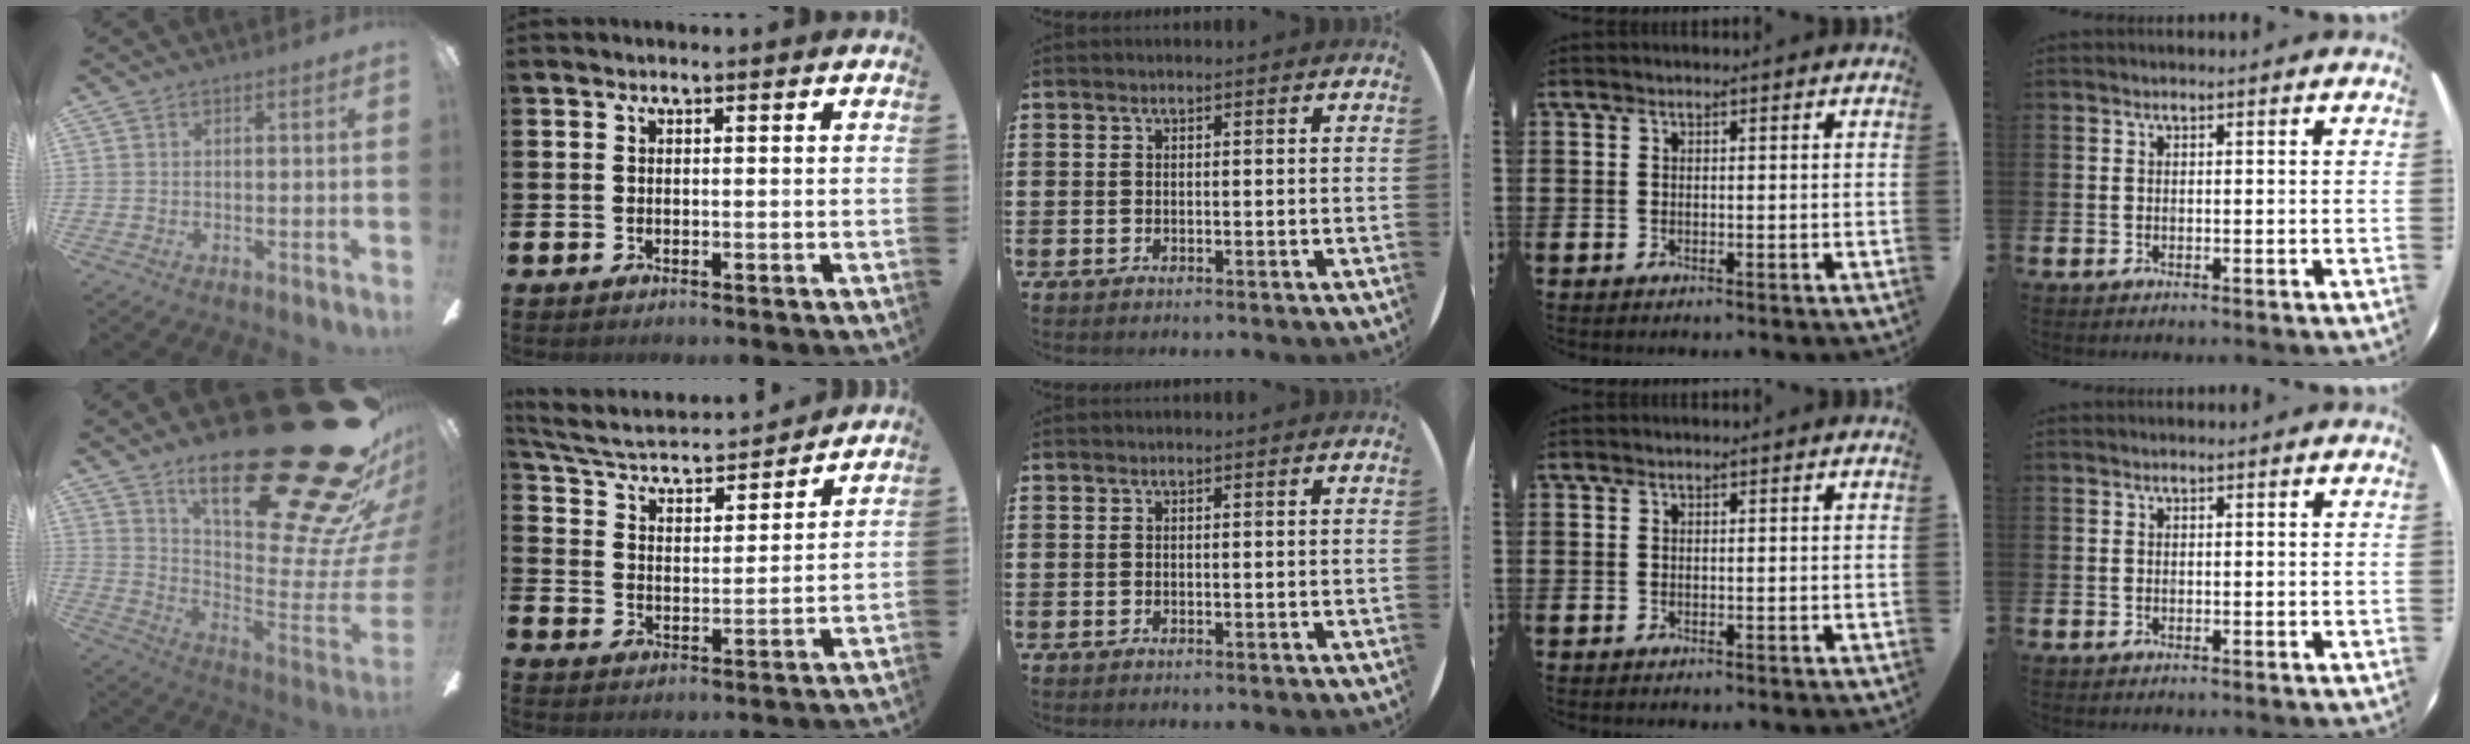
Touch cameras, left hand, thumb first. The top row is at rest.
{"thumb": {"total": 34.9, "force": [21.8, 9.8, 25.4], "torque": [-0.296, -0.183, 0.387]}, "index": {"total": 5.2, "force": [4.7, 1.5, 1.5], "torque": [-0.062, -0.041, 0.074]}}